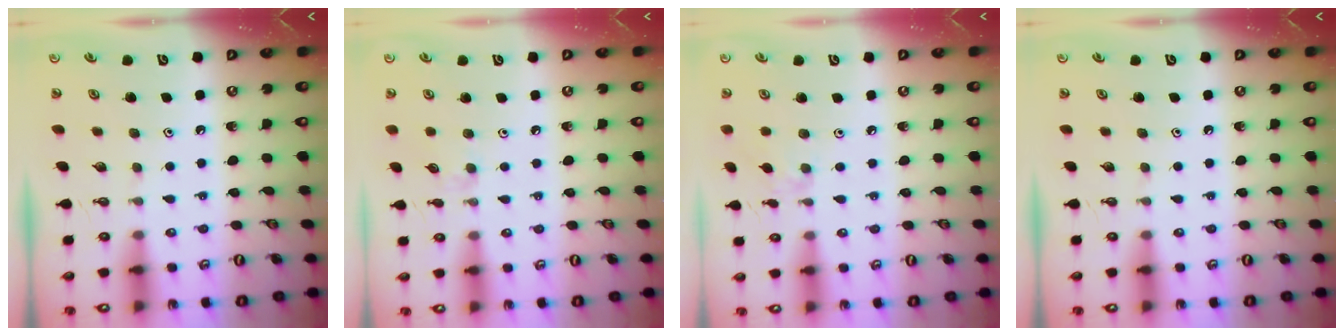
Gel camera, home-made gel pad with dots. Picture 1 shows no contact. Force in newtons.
{"total": 2.9, "press": 2.9, "slide": 0.3}
{"total": 2.3, "press": 2.3, "slide": 0.4}
{"total": 0.0}